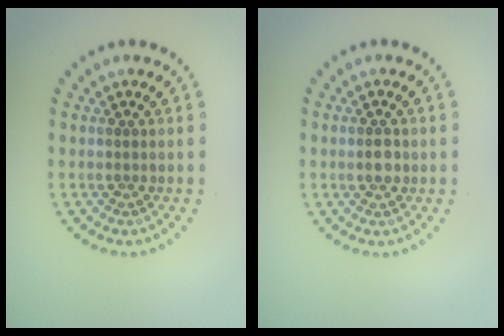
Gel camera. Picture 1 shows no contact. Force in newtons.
{"total": 1.5, "press": 1.5, "slide": 0.3}